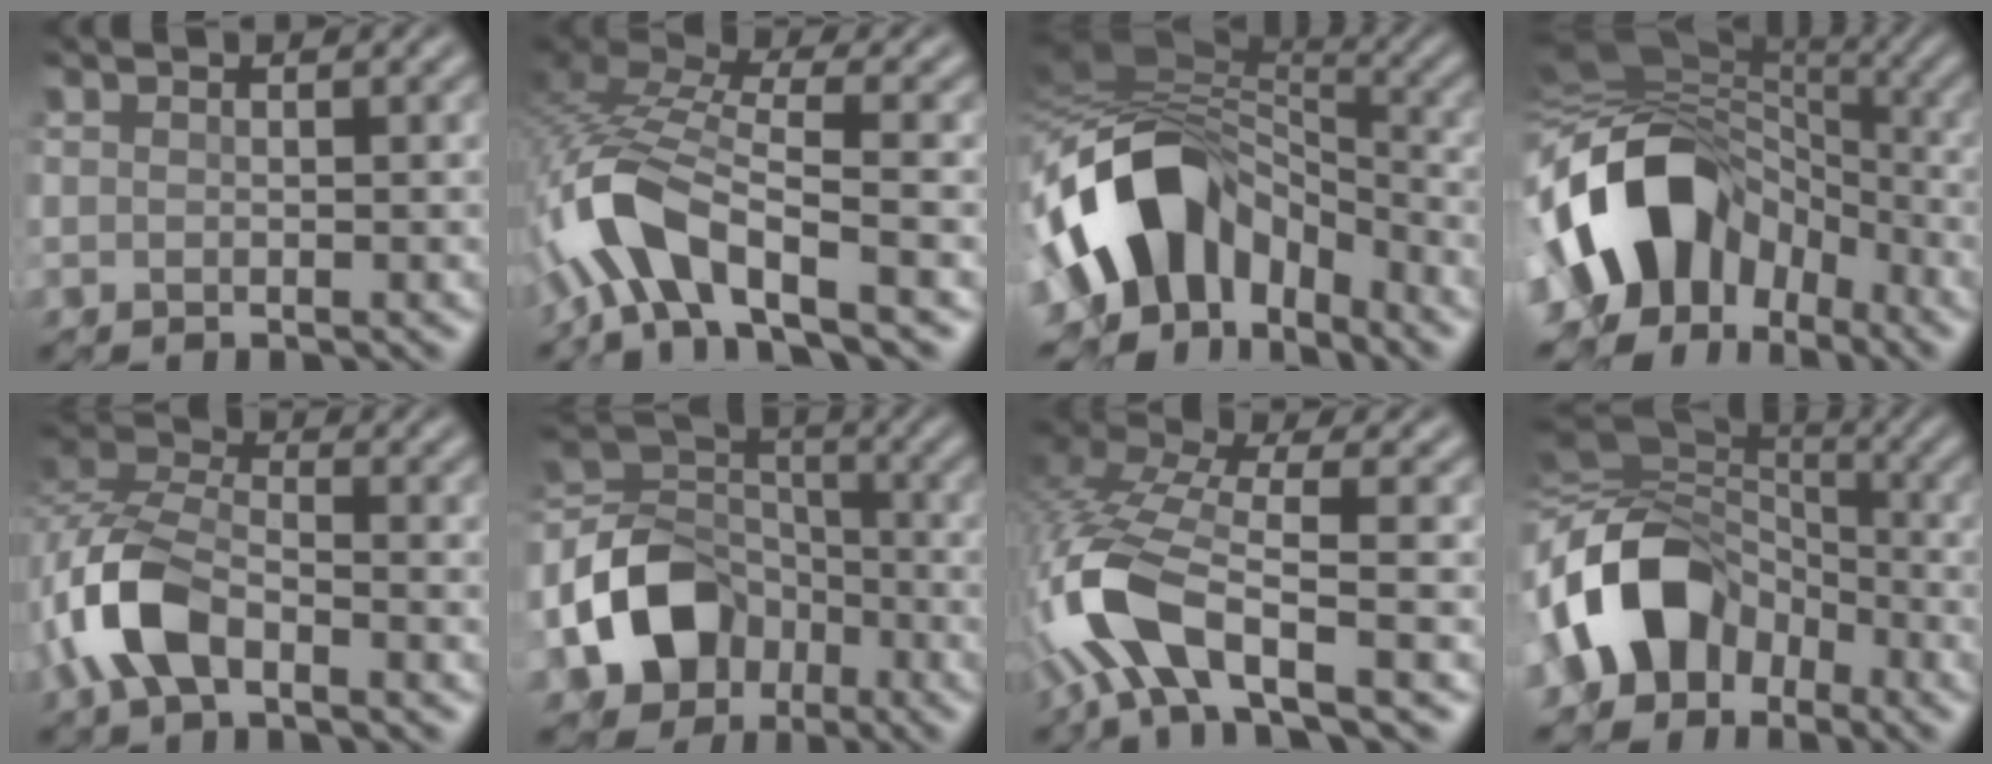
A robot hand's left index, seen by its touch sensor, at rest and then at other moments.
{"total": 7.8, "force": [-4.4, 1.8, 6.2], "torque": [-0.139, 0.009, -0.095]}
{"total": 12.0, "force": [-3.8, 7.8, 8.2], "torque": [-0.158, 0.010, -0.076]}
{"total": 13.3, "force": [-5.5, 9.6, 7.3], "torque": [-0.141, -0.007, -0.104]}
{"total": 6.0, "force": [-3.3, 2.8, 4.1], "torque": [-0.103, 0.006, -0.076]}
{"total": 8.8, "force": [-4.6, 6.3, 4.1], "torque": [-0.079, -0.005, -0.089]}
{"total": 8.6, "force": [-4.2, 2.3, 7.2], "torque": [-0.174, 0.008, -0.096]}
{"total": 10.8, "force": [-4.2, 7.5, 6.5], "torque": [-0.134, -0.001, -0.086]}